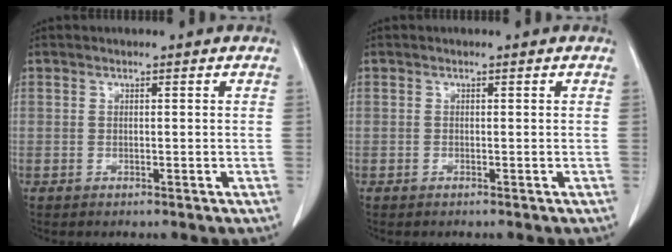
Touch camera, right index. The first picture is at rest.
{"total": 0.0}